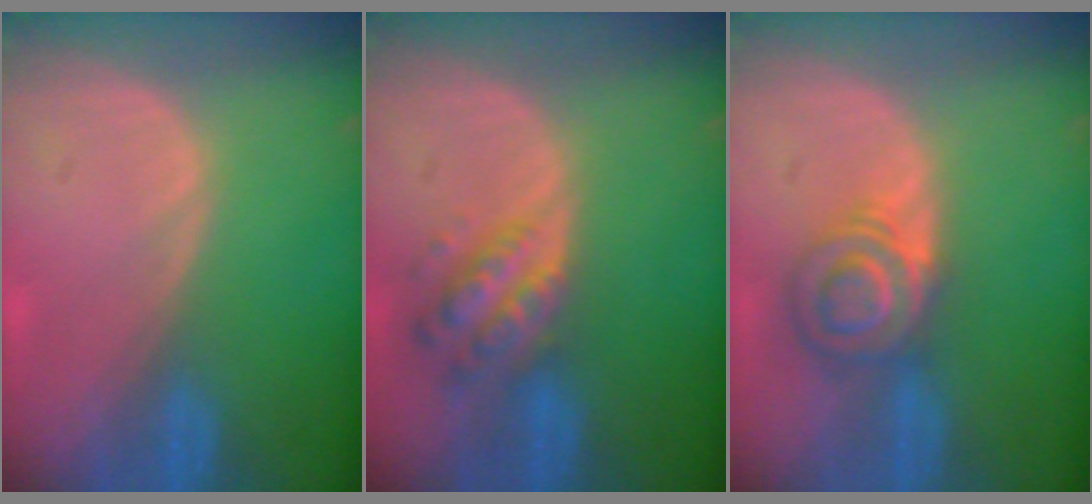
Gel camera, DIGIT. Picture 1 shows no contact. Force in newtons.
{"total": 6.2, "press": 5.6, "slide": 2.7}
{"total": 5.9, "press": 5.8, "slide": 0.8}